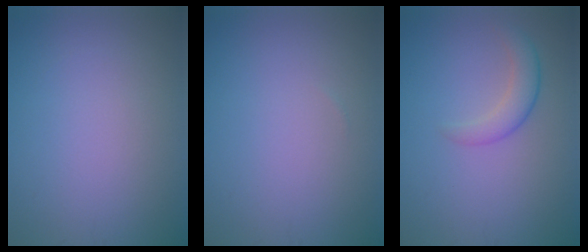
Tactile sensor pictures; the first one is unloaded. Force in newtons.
{"total": 0.0}
{"total": 2.3, "press": 2.3, "slide": 0.1}